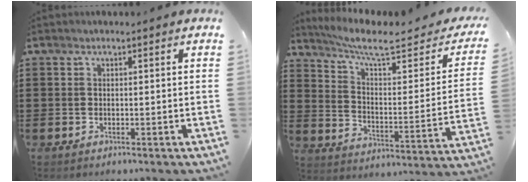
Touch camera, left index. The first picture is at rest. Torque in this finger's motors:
{"motor_torque": [1.32, -0.81, 0.10, 0.03]}